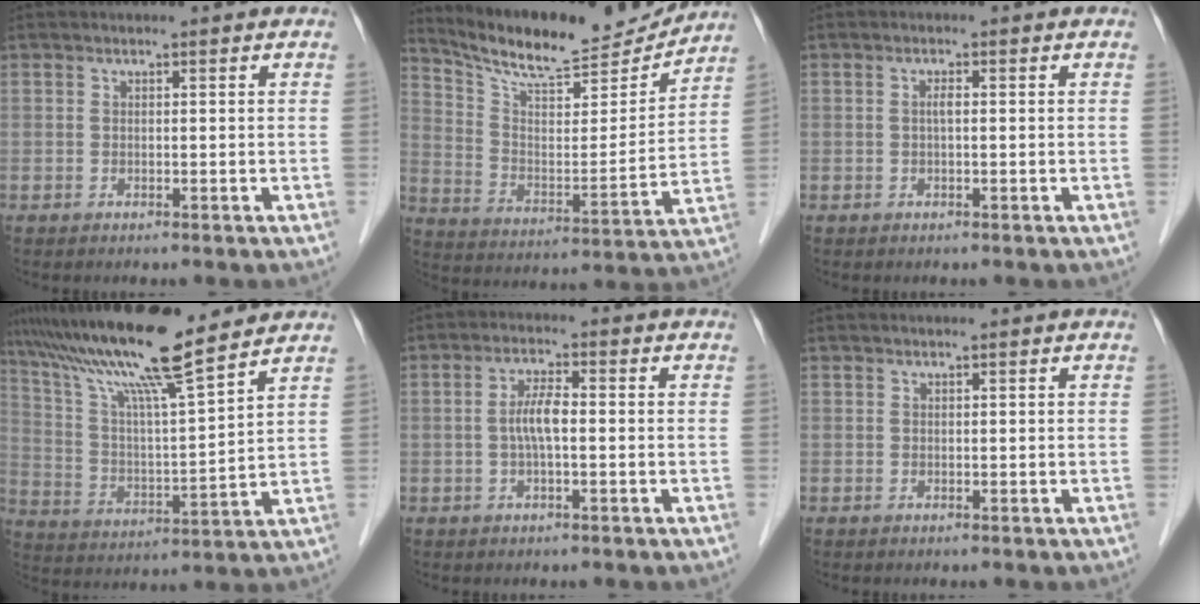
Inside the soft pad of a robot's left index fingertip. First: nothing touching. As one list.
[{"total": 16.3, "force": [15.3, 2.2, 4.9], "torque": [-0.095, -0.024, 0.243]}, {"total": 1.1, "force": [-0.4, 0.1, 1.1], "torque": [-0.021, -0.001, -0.008]}, {"total": 16.2, "force": [13.1, 0.1, 9.5], "torque": [-0.173, 0.009, 0.229]}, {"total": 4.0, "force": [-0.7, 0.8, 3.9], "torque": [-0.081, 0.005, -0.015]}, {"total": 0.0}]